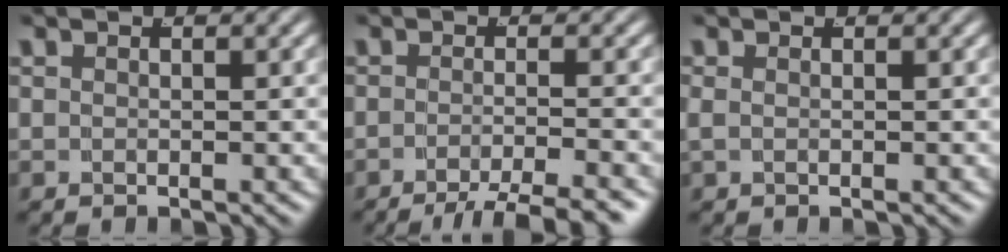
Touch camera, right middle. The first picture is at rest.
{"total": 6.4, "force": [-5.2, 1.5, 3.5], "torque": [-0.040, -0.004, -0.082]}
{"total": 0.6, "force": [0.0, 0.2, 0.6], "torque": [-0.018, 0.000, 0.002]}